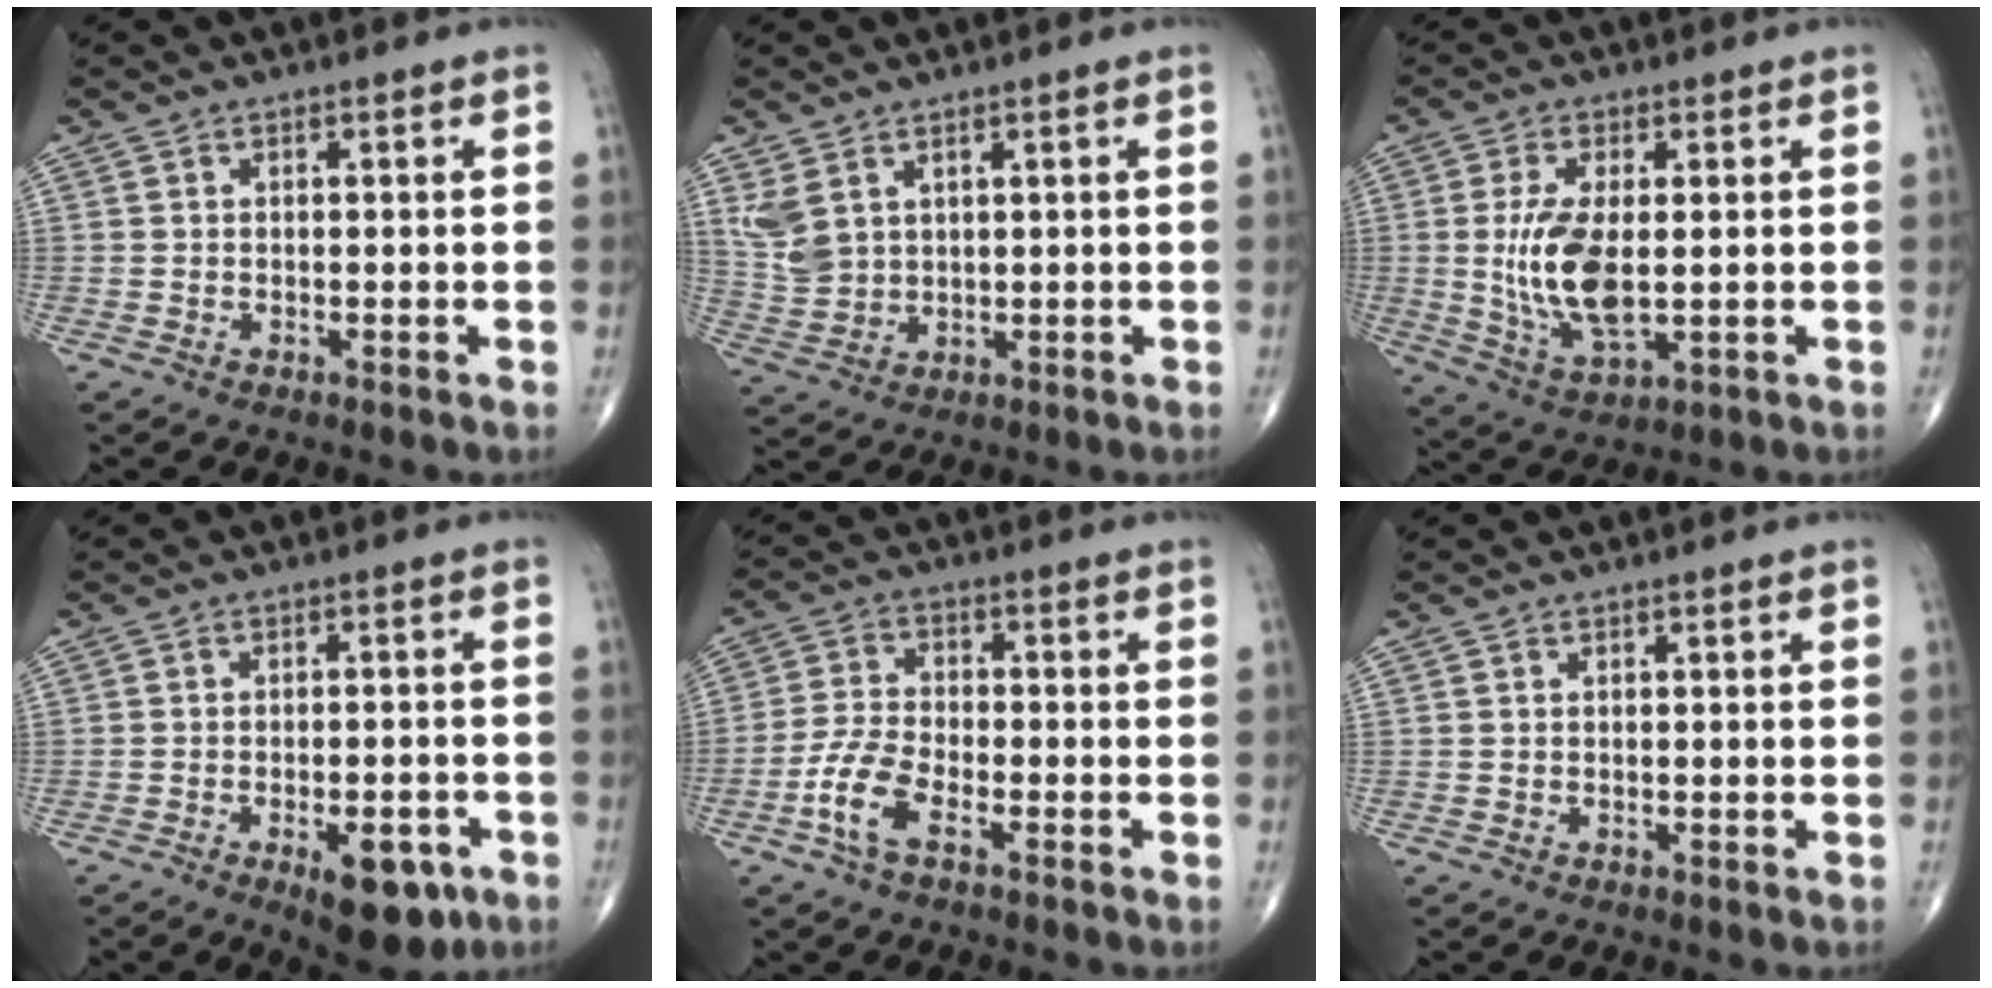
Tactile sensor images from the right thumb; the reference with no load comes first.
{"total": 5.6, "force": [2.9, 3.5, 3.3], "torque": [-0.064, -0.009, 0.073]}
{"total": 11.1, "force": [0.1, 4.8, 10.0], "torque": [-0.203, -0.017, 0.012]}
{"total": 9.3, "force": [-4.4, 4.1, 7.1], "torque": [-0.077, 0.012, -0.052]}
{"total": 7.0, "force": [-3.6, 2.8, 5.3], "torque": [-0.121, 0.019, -0.072]}
{"total": 0.0}